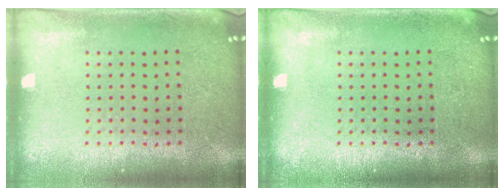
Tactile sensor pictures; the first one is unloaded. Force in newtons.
{"total": 0.0}